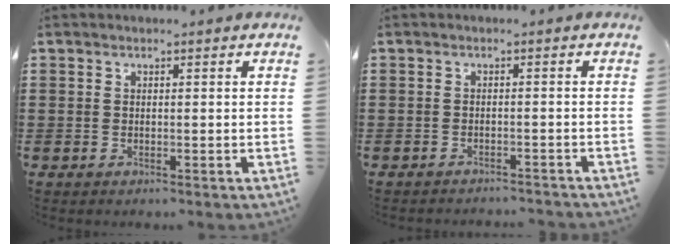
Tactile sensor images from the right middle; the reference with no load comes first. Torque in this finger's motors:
{"motor_torque": [0.36, -0.44, 0.03, 0.06]}